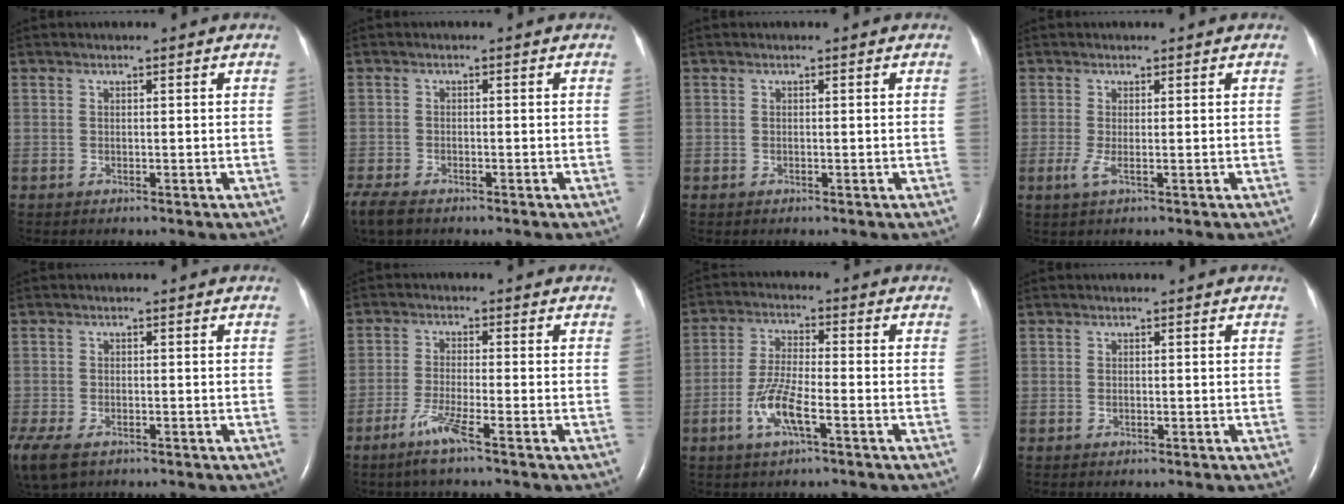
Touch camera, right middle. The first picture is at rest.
{"total": 5.1, "force": [-4.0, 1.7, 2.7], "torque": [-0.058, -0.013, -0.067]}
{"total": 0.0}
{"total": 1.7, "force": [-0.4, 0.0, 1.7], "torque": [-0.043, -0.006, -0.007]}
{"total": 14.4, "force": [-8.2, 8.8, 7.9], "torque": [-0.250, -0.035, -0.121]}
{"total": 4.9, "force": [-3.1, -0.4, 3.7], "torque": [-0.082, -0.011, -0.067]}
{"total": 7.0, "force": [-3.0, 1.2, 6.2], "torque": [-0.133, -0.003, -0.059]}
{"total": 0.0}